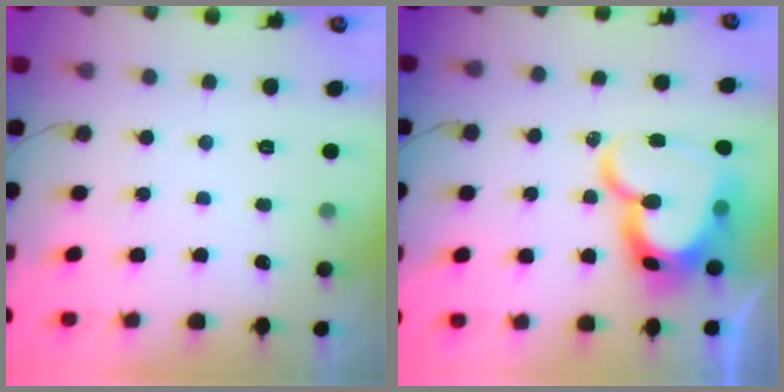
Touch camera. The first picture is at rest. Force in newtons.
{"total": 19.9, "press": 19.9, "slide": 1.6}